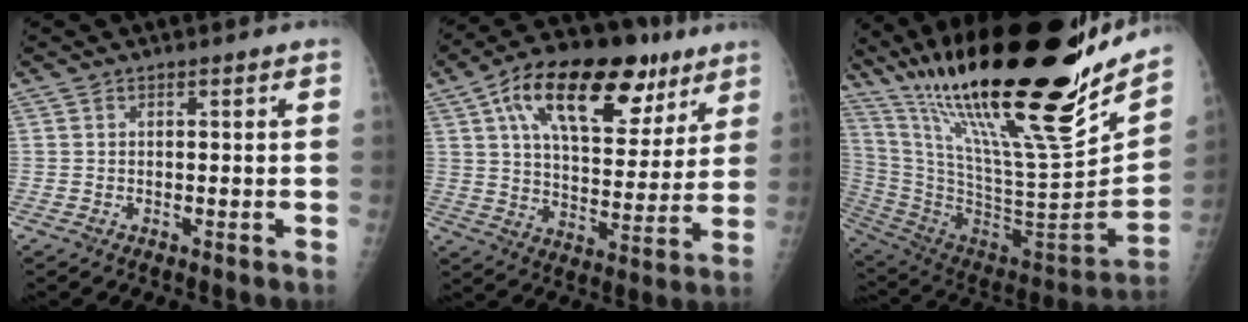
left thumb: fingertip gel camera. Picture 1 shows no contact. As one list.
[{"total": 24.1, "force": [12.1, 12.0, 17.0], "torque": [-0.229, -0.009, 0.192]}, {"total": 35.5, "force": [24.9, 6.1, 24.5], "torque": [-0.389, -0.105, 0.422]}]